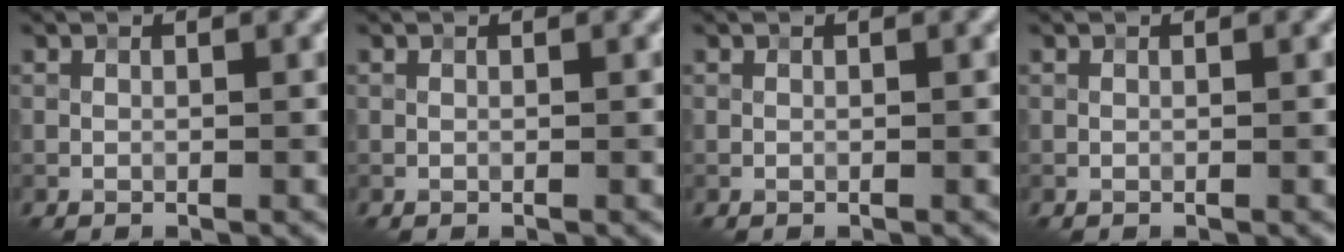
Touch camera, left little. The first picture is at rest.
{"total": 0.0}
{"total": 0.0}
{"total": 0.0}